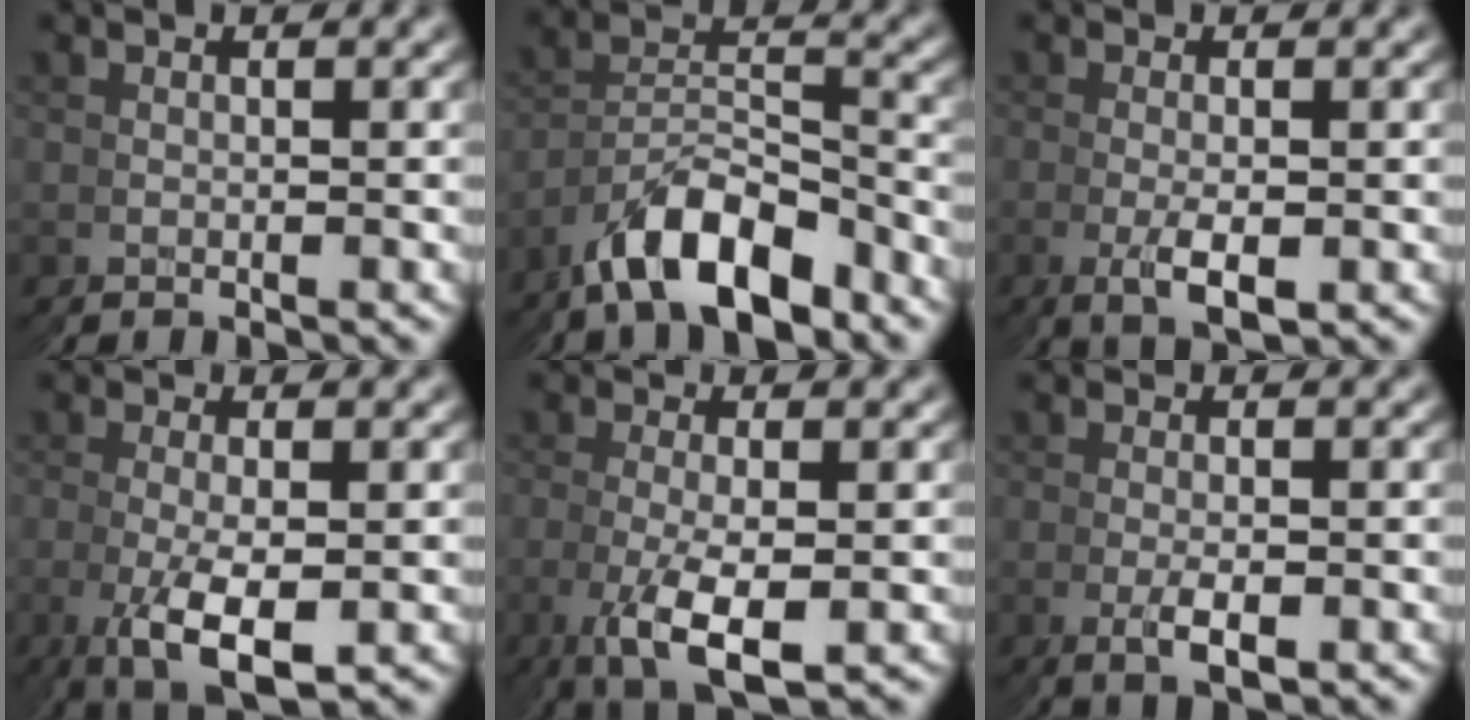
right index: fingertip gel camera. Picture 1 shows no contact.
{"total": 5.8, "force": [-4.4, 2.4, 2.9], "torque": [-0.055, 0.002, -0.076]}
{"total": 3.5, "force": [-0.4, -0.2, 3.5], "torque": [-0.052, 0.007, -0.009]}
{"total": 5.5, "force": [-1.7, 1.0, 5.1], "torque": [-0.101, -0.005, -0.023]}
{"total": 4.9, "force": [-1.3, 0.6, 4.7], "torque": [-0.099, 0.000, -0.021]}
{"total": 2.8, "force": [-0.2, -0.4, 2.8], "torque": [-0.038, 0.008, -0.007]}